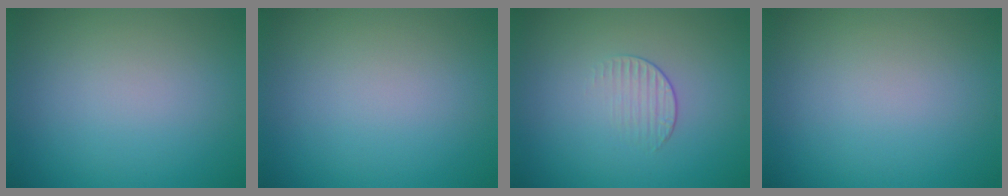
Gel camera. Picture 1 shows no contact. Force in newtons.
{"total": 0.0}
{"total": 1.2, "press": 0.4, "slide": 1.2}
{"total": 0.0}